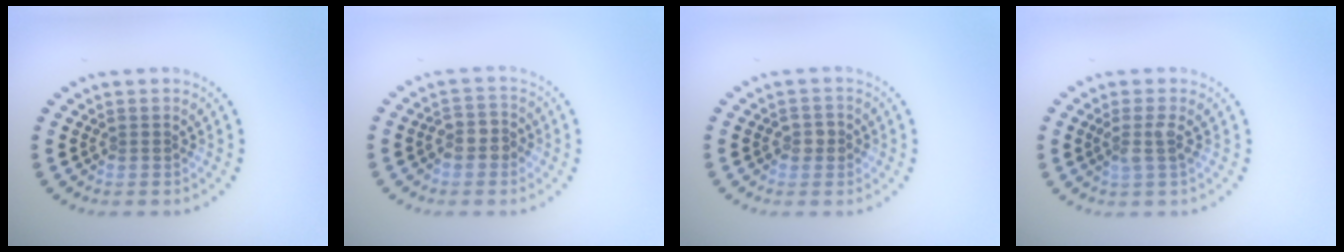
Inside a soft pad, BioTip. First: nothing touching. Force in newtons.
{"total": 2.3, "press": 2.1, "slide": 1.0}
{"total": 1.6, "press": 1.6, "slide": 0.1}
{"total": 1.7, "press": 1.3, "slide": 1.1}